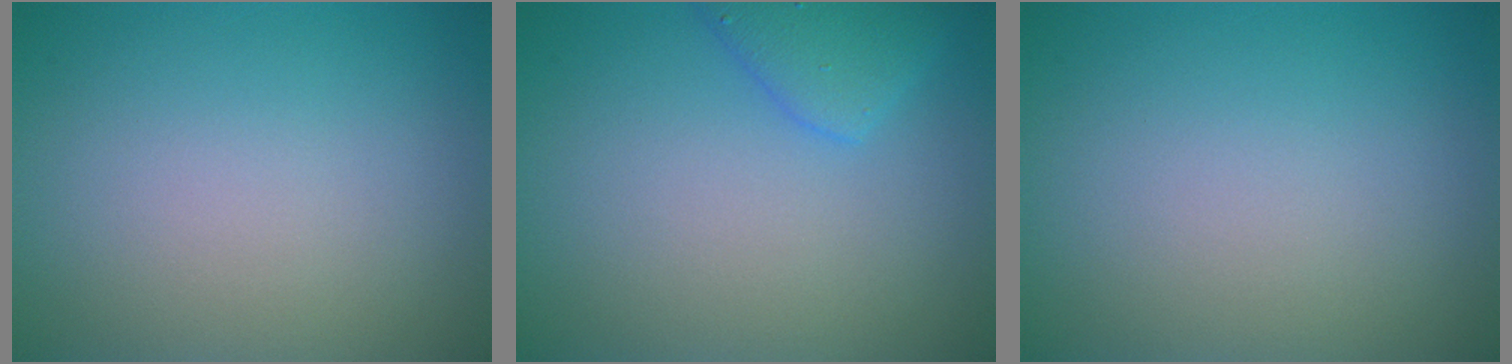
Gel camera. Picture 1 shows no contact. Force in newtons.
{"total": 2.6, "press": 2.6, "slide": 0.2}
{"total": 0.0}